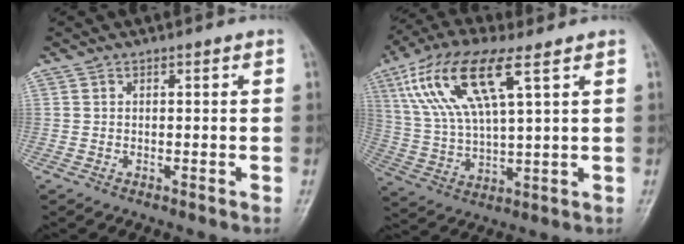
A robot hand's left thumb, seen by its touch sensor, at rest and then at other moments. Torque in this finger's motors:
{"motor_torque": [0.21, 0.36, 1.39, -1.39, 0.49]}